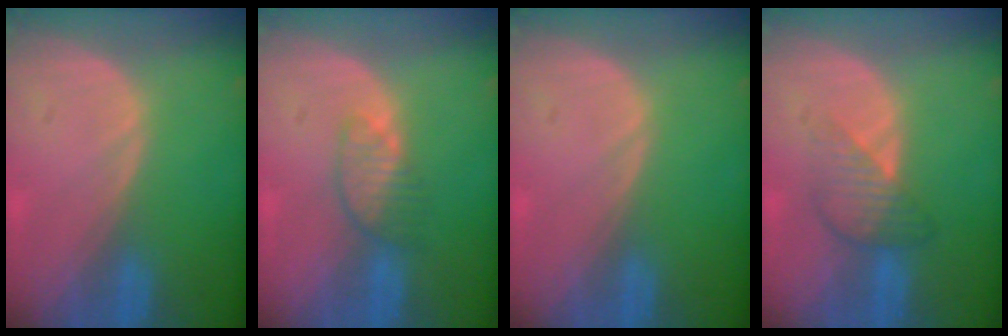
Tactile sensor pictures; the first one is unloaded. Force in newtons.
{"total": 3.5, "press": 3.4, "slide": 0.9}
{"total": 0.0}
{"total": 4.1, "press": 4.1, "slide": 0.0}